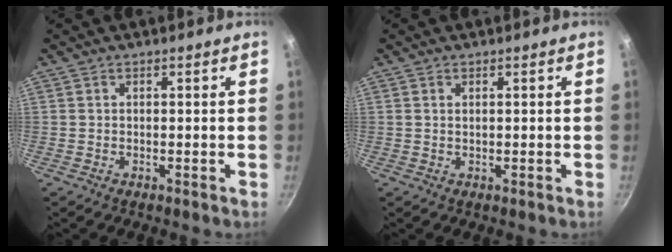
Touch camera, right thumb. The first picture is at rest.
{"total": 0.7, "force": [0.3, 0.4, 0.5], "torque": [-0.009, 0.001, 0.005]}